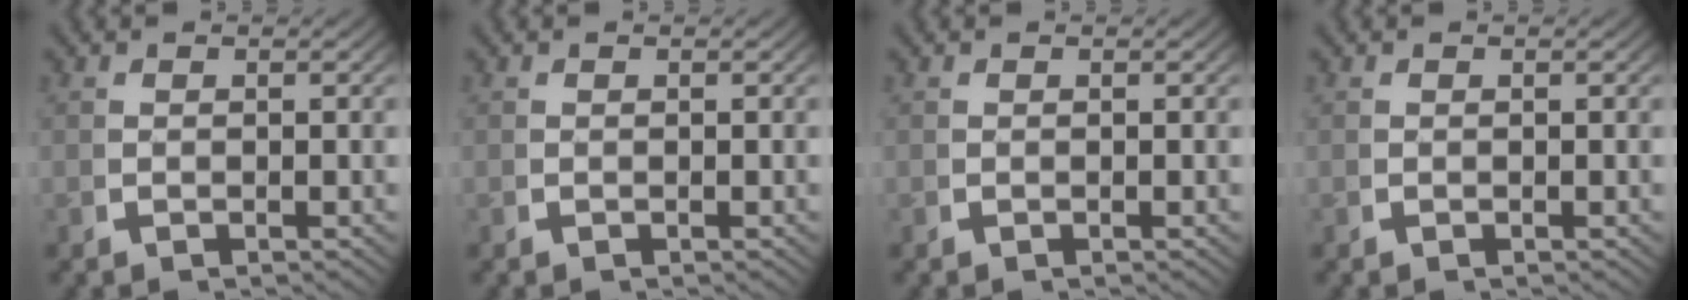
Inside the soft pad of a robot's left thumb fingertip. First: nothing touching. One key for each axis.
{"total": 0.0}
{"total": 0.0}
{"total": 0.0}